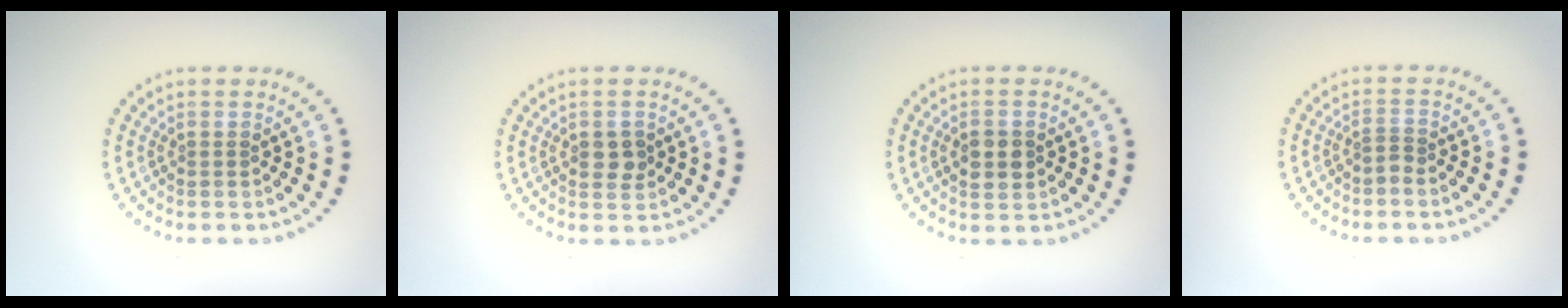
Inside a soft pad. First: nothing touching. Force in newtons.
{"total": 1.9, "press": 1.9, "slide": 0.1}
{"total": 2.8, "press": 2.8, "slide": 0.1}
{"total": 1.0, "press": 0.6, "slide": 0.8}